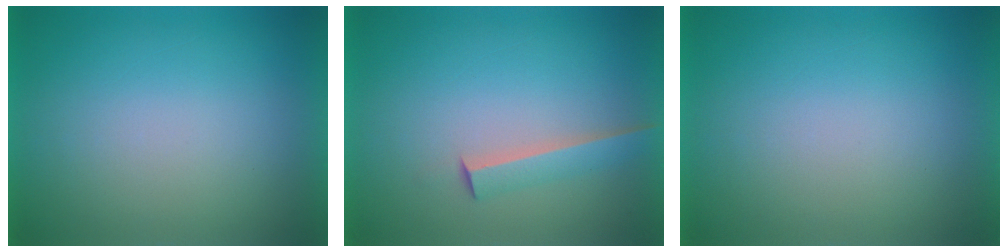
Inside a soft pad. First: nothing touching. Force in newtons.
{"total": 2.5}
{"total": 1.1}